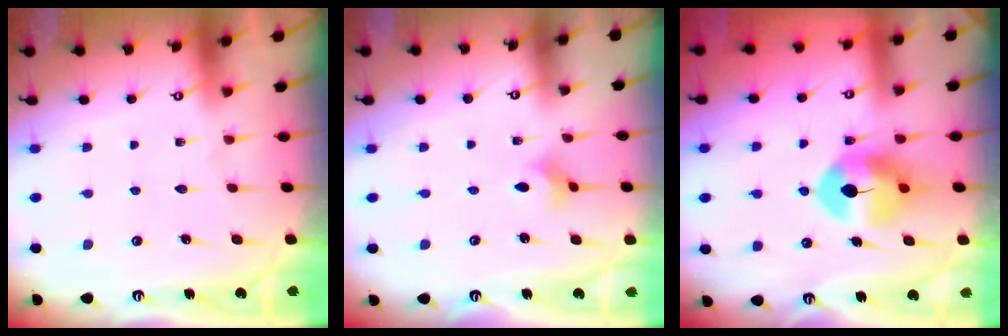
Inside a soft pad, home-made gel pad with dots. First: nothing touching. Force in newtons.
{"total": 2.2, "press": 2.2, "slide": 0.5}
{"total": 9.1, "press": 9.1, "slide": 0.5}